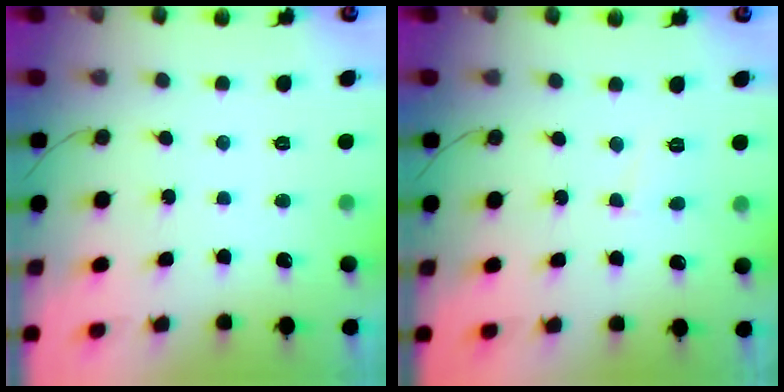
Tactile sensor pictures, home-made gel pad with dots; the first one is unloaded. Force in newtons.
{"total": 2.5, "press": 2.5, "slide": 0.2}